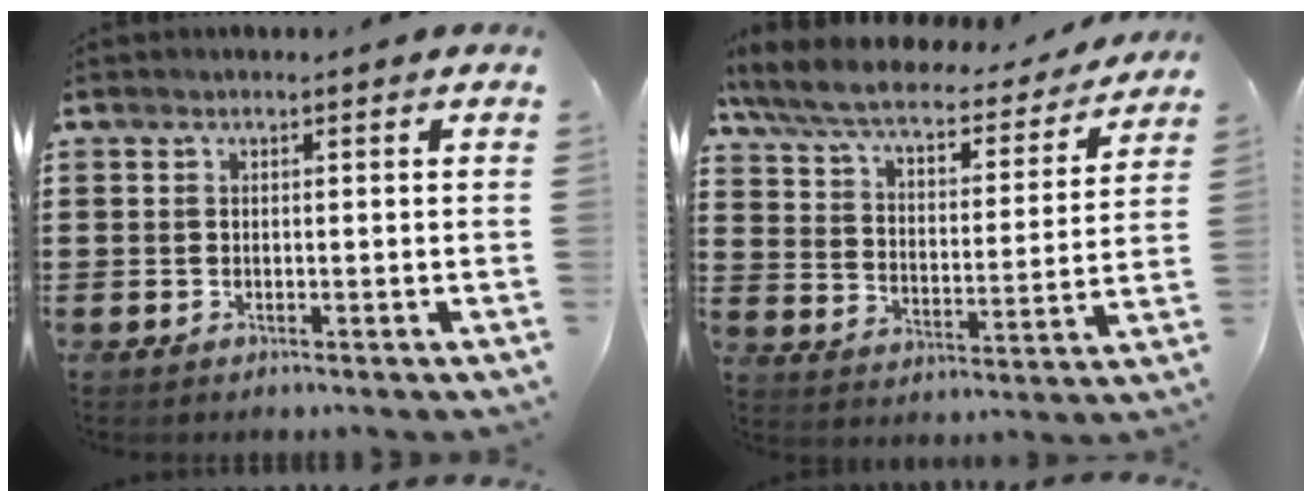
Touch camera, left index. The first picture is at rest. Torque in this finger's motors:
{"motor_torque": [2.14, 0.00, 0.72, 0.21]}